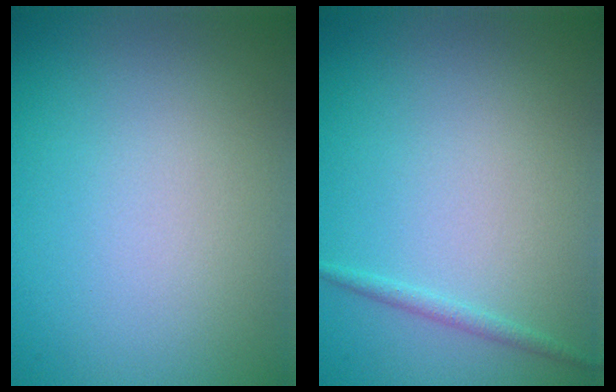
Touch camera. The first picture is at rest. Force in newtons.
{"total": 0.9, "press": 0.9, "slide": 0.1}